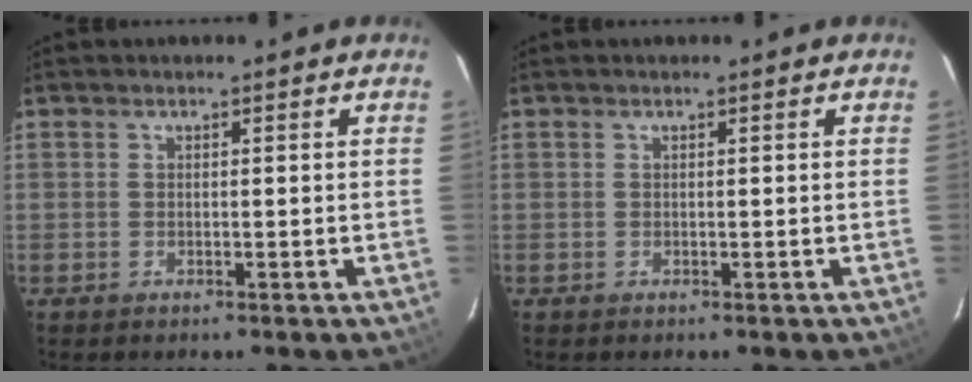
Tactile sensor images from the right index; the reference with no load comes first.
{"total": 0.0}